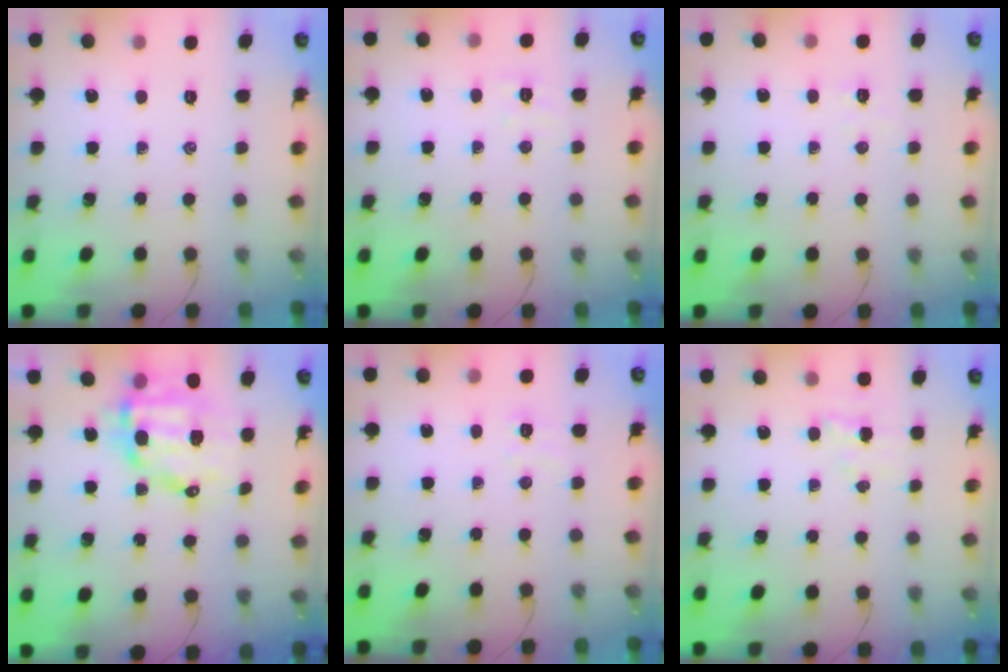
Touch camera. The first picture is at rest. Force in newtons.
{"total": 4.7, "press": 4.5, "slide": 1.1}
{"total": 2.9, "press": 2.8, "slide": 0.9}
{"total": 11.3, "press": 11.1, "slide": 2.4}
{"total": 4.2, "press": 4.1, "slide": 0.9}
{"total": 3.4, "press": 3.3, "slide": 0.9}